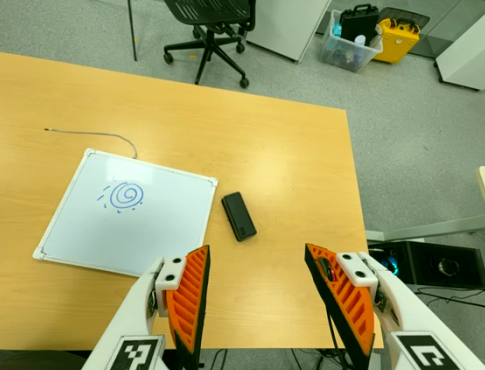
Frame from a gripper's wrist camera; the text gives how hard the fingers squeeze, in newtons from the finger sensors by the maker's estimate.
{"total": 0.0}